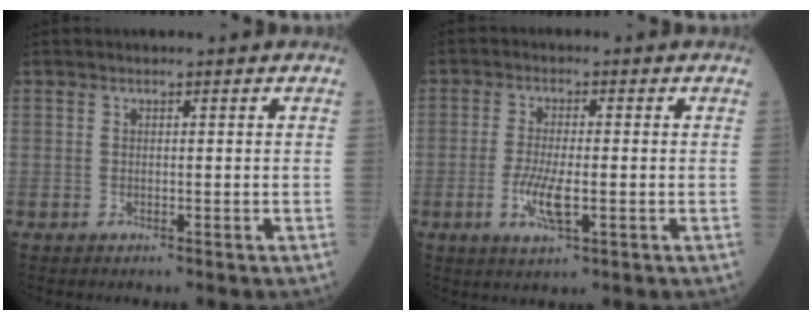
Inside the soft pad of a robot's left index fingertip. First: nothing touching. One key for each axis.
{"total": 5.2, "fx": -1.4, "fy": 1.1, "fz": 4.8, "tx": -0.105, "ty": -0.008, "tz": -0.027}